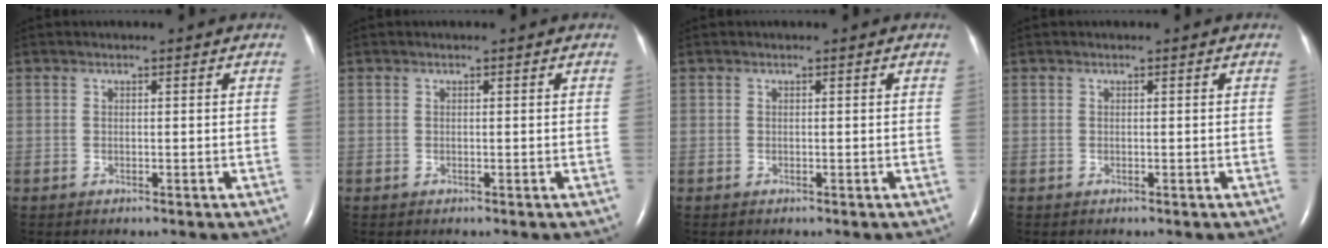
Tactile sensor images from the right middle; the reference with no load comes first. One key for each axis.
{"total": 0.0}
{"total": 0.0}
{"total": 0.0}